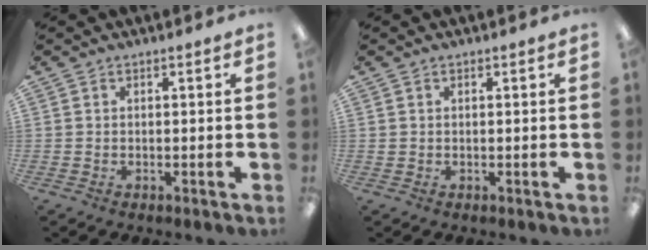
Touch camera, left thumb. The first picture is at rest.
{"total": 0.6, "force": [0.3, 0.5, 0.1], "torque": [-0.002, 0.004, 0.005]}